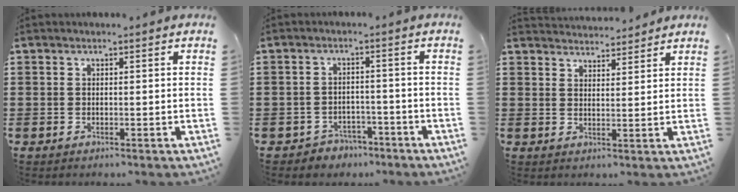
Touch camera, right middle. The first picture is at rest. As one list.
[{"total": 2.7, "force": [-2.5, 1.0, -0.1], "torque": [-0.007, 0.005, -0.055]}, {"total": 3.2, "force": [3.1, 0.1, -0.5], "torque": [0.001, -0.012, 0.060]}]